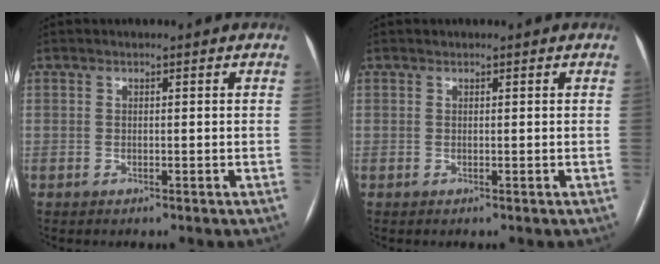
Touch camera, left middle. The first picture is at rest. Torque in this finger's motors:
{"motor_torque": [0.02, 0.01, -0.02, -0.01]}